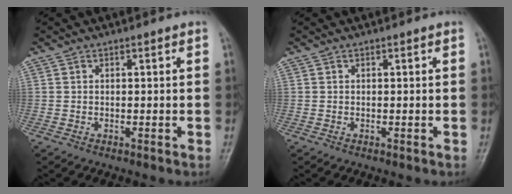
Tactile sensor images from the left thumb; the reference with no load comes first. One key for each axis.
{"total": 0.0}